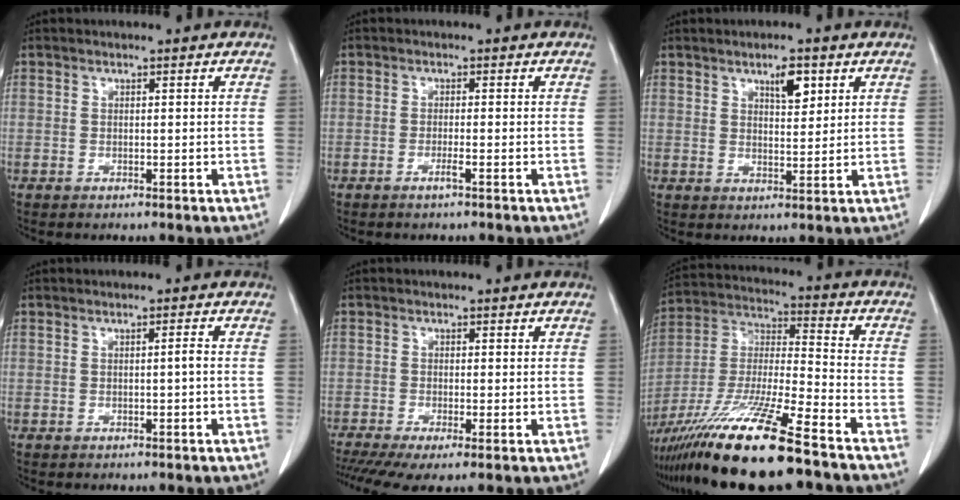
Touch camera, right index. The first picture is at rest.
{"total": 1.4, "force": [-0.8, -0.2, 1.1], "torque": [-0.023, -0.001, -0.016]}
{"total": 4.2, "force": [2.3, 1.4, 3.2], "torque": [-0.053, -0.002, 0.039]}
{"total": 0.8, "force": [-0.1, -0.1, 0.8], "torque": [-0.012, 0.000, -0.002]}
{"total": 6.5, "force": [-4.0, 1.3, 4.9], "torque": [-0.084, -0.013, -0.071]}
{"total": 19.2, "force": [-13.8, 0.5, 13.2], "torque": [-0.291, -0.044, -0.260]}